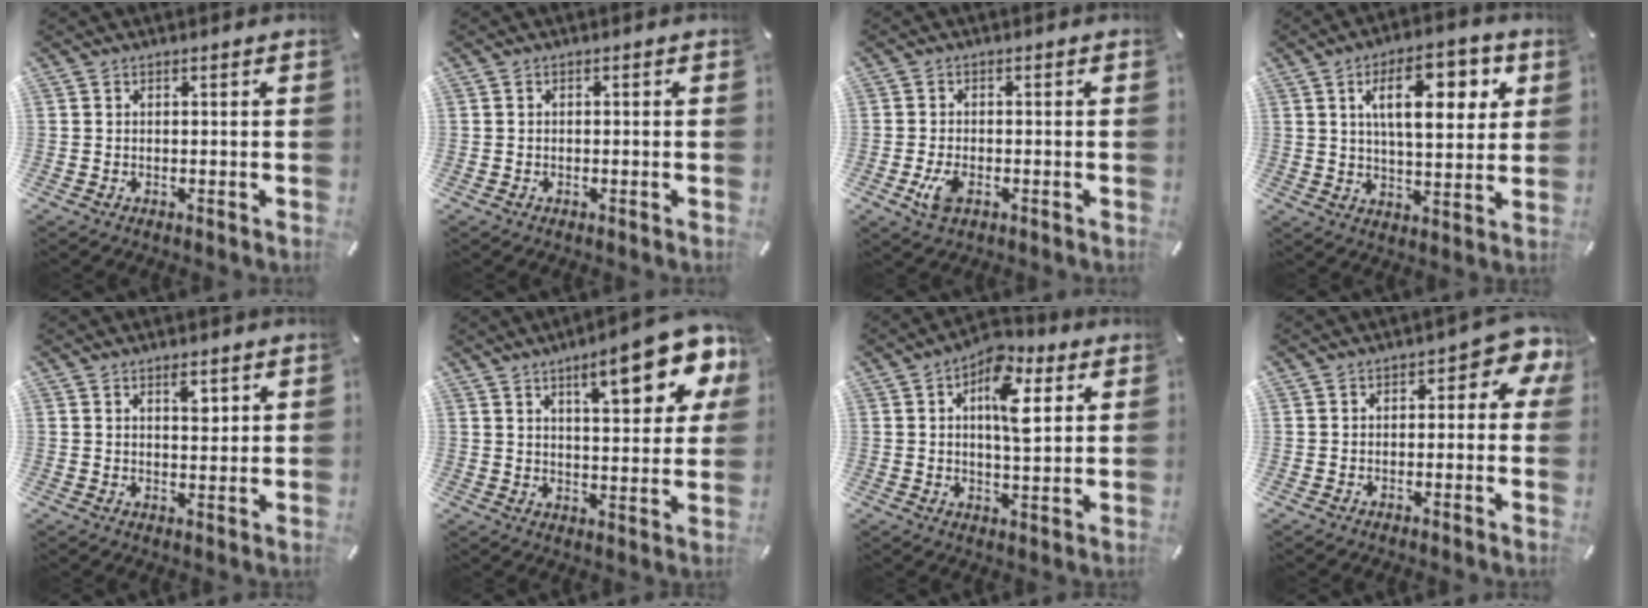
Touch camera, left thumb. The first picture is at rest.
{"total": 0.6, "force": [-0.3, 0.3, 0.4], "torque": [-0.008, 0.000, -0.006]}
{"total": 4.6, "force": [-1.8, 2.5, 3.4], "torque": [-0.082, 0.000, -0.036]}
{"total": 15.0, "force": [5.8, 6.8, 12.0], "torque": [-0.185, -0.006, 0.094]}
{"total": 3.7, "force": [1.9, 1.8, 2.6], "torque": [-0.025, -0.010, 0.026]}
{"total": 16.4, "force": [8.8, 5.4, 12.8], "torque": [-0.177, -0.040, 0.136]}
{"total": 11.1, "force": [3.9, 5.4, 8.9], "torque": [-0.126, -0.014, 0.062]}
{"total": 4.9, "force": [0.7, 2.7, 4.1], "torque": [-0.056, 0.000, 0.005]}